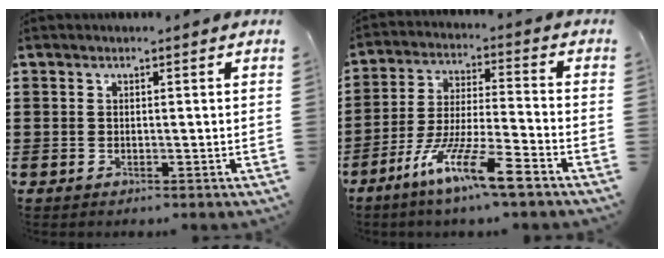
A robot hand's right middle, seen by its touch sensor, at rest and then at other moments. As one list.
[{"total": 10.8, "force": [-7.5, 0.7, 7.7], "torque": [-0.159, -0.004, -0.148]}]